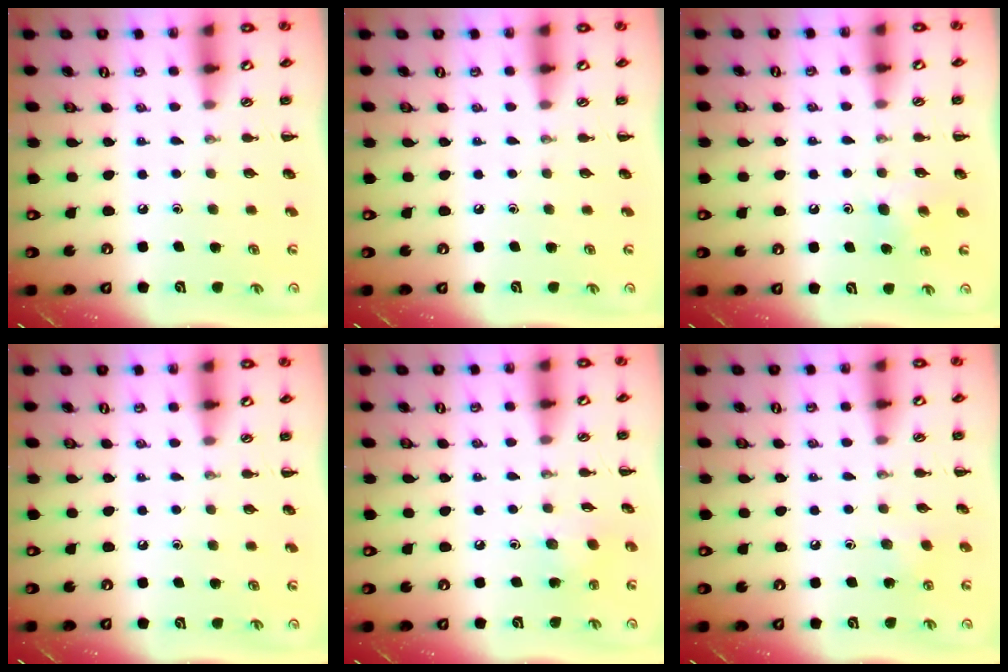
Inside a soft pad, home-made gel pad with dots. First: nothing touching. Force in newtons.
{"total": 0.0}
{"total": 4.9, "press": 4.7, "slide": 1.4}
{"total": 0.0}
{"total": 3.8, "press": 3.7, "slide": 1.0}
{"total": 6.2, "press": 6.0, "slide": 1.5}